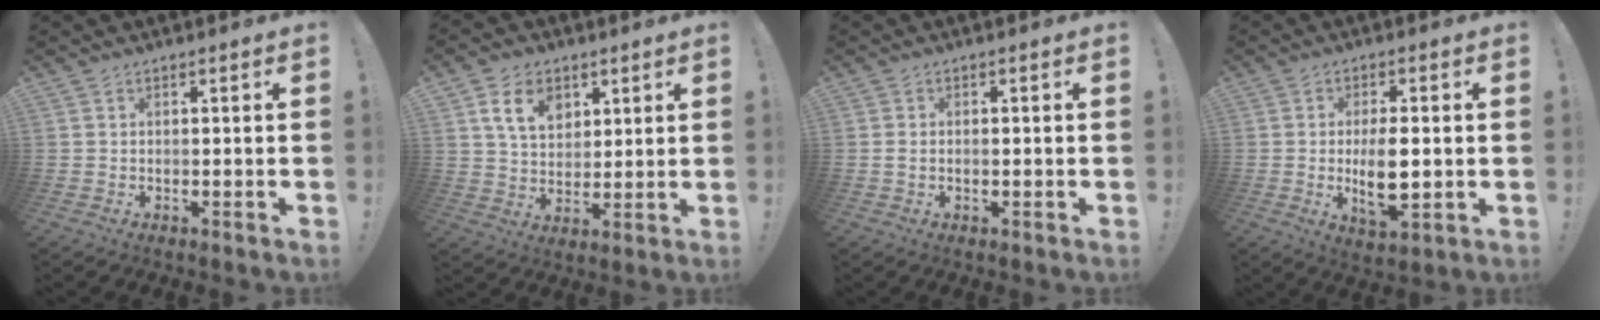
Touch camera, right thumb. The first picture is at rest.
{"total": 11.1, "force": [5.4, 7.9, 5.7], "torque": [-0.085, -0.014, 0.102]}
{"total": 1.0, "force": [0.1, 0.5, 0.9], "torque": [-0.019, 0.003, 0.001]}
{"total": 9.6, "force": [-0.6, 3.9, 8.8], "torque": [-0.151, -0.014, -0.012]}